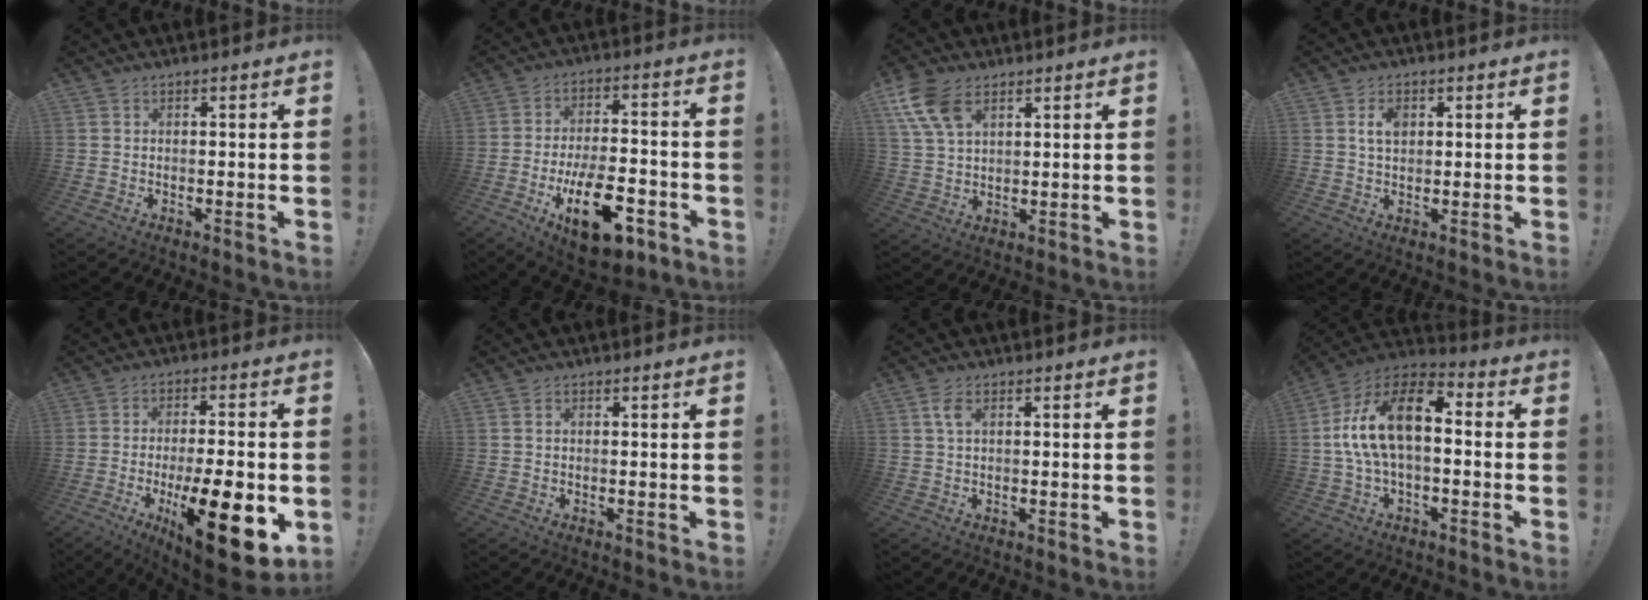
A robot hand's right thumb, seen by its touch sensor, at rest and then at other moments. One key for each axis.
{"total": 19.1, "fx": -8.3, "fy": 8.8, "fz": 14.8, "tx": -0.221, "ty": 0.049, "tz": -0.125}
{"total": 10.8, "fx": 5.5, "fy": 6.4, "fz": 6.8, "tx": -0.138, "ty": -0.014, "tz": 0.105}
{"total": 4.3, "fx": 1.3, "fy": 2.7, "fz": 3.1, "tx": -0.041, "ty": -0.003, "tz": 0.017}
{"total": 19.9, "fx": -6.3, "fy": 5.4, "fz": 18.1, "tx": -0.260, "ty": 0.023, "tz": -0.087}
{"total": 0.6, "fx": 0.0, "fy": 0.5, "fz": 0.3, "tx": -0.006, "ty": 0.002, "tz": 0.000}
{"total": 3.2, "fx": 1.0, "fy": 1.5, "fz": 2.6, "tx": -0.050, "ty": 0.002, "tz": 0.016}
{"total": 17.1, "fx": 2.1, "fy": 9.1, "fz": 14.3, "tx": -0.250, "ty": 0.003, "tz": 0.039}